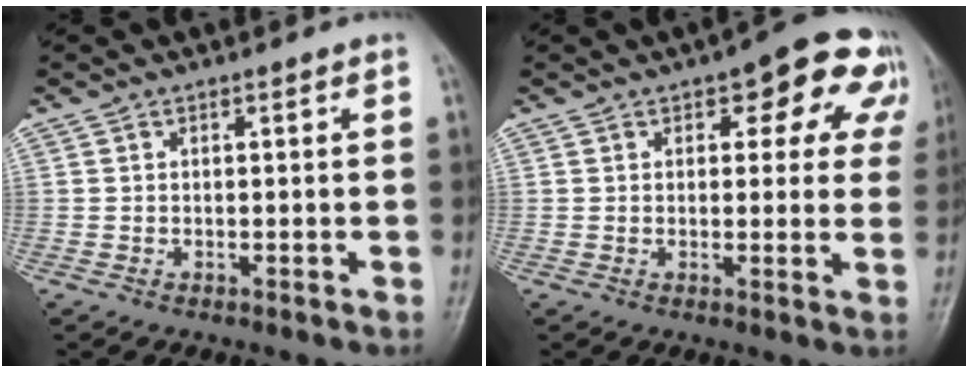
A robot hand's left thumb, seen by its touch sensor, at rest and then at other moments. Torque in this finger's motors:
{"motor_torque": [0.19, 0.20, -0.10, 0.05, 0.08]}